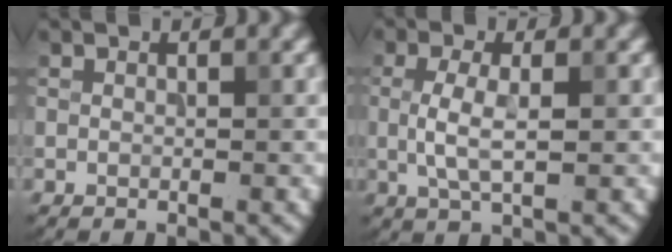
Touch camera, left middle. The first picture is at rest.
{"total": 3.2, "force": [0.0, 1.0, 3.1], "torque": [-0.068, -0.001, -0.001]}